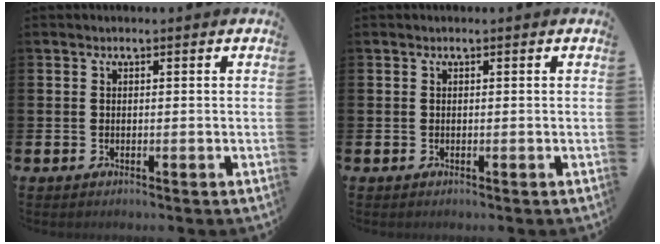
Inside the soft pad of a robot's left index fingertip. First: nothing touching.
{"total": 0.0}